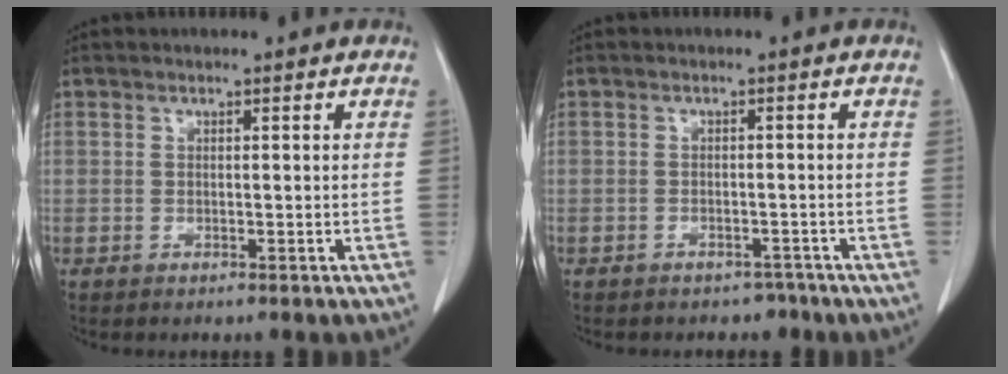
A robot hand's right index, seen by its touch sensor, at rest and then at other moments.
{"total": 2.9, "force": [-2.3, 1.8, 0.1], "torque": [-0.002, 0.008, -0.029]}